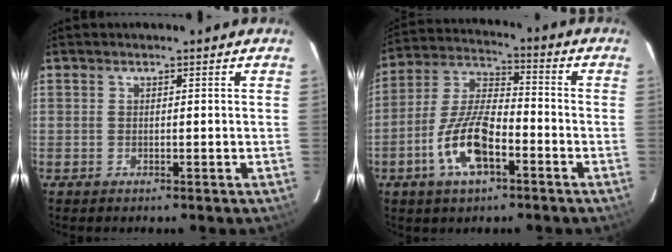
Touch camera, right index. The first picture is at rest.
{"total": 12.6, "force": [-5.5, 4.9, 10.2], "torque": [-0.215, 0.001, -0.105]}